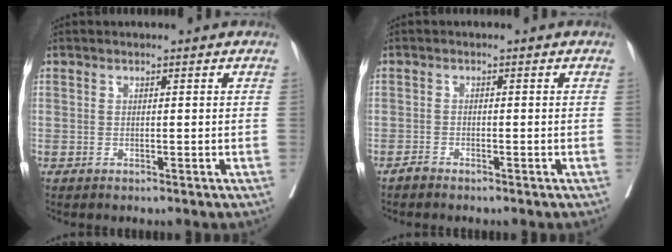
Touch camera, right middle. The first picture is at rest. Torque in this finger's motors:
{"motor_torque": [0.08, -0.09, 0.03, 0.01]}